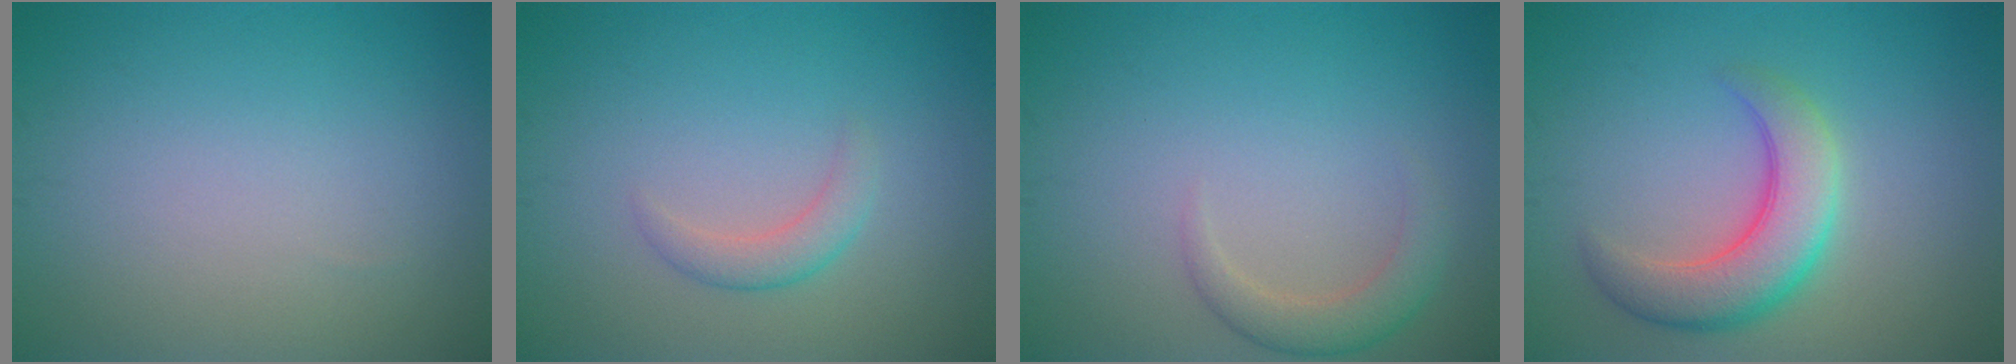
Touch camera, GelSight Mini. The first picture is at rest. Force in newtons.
{"total": 1.8, "press": 1.8, "slide": 0.2}
{"total": 2.4, "press": 2.3, "slide": 0.3}
{"total": 5.5, "press": 5.5, "slide": 0.3}